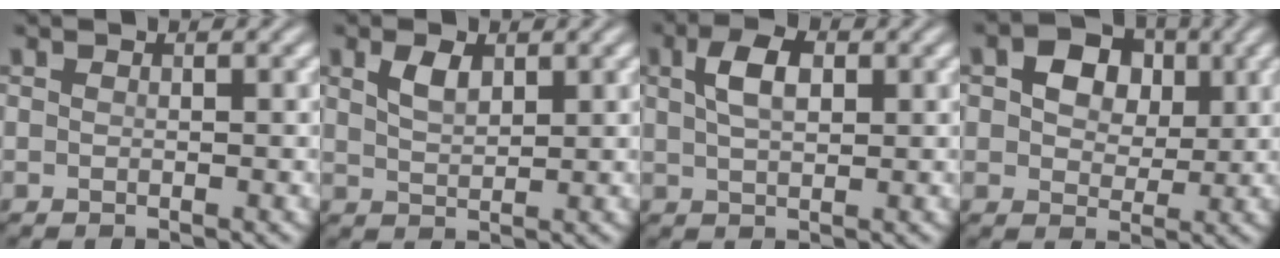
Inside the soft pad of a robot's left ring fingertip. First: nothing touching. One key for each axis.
{"total": 2.3, "fx": 1.3, "fy": 1.1, "fz": 1.6, "tx": -0.035, "ty": 0.002, "tz": 0.028}
{"total": 3.6, "fx": 1.2, "fy": 1.9, "fz": 2.8, "tx": -0.057, "ty": 0.008, "tz": 0.022}
{"total": 6.0, "fx": 1.9, "fy": 4.3, "fz": 3.7, "tx": -0.059, "ty": 0.012, "tz": 0.011}